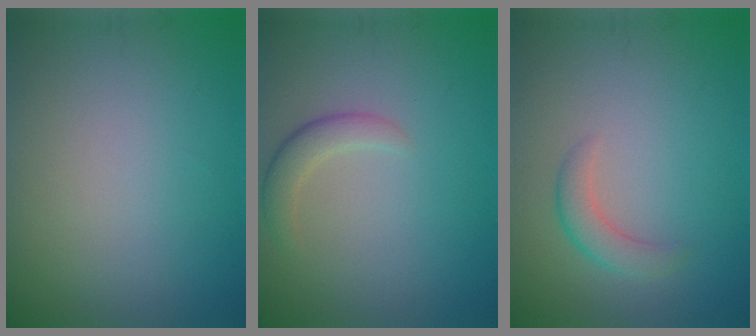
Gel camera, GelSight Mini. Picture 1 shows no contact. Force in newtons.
{"total": 2.1, "press": 2.1, "slide": 0.1}
{"total": 2.1, "press": 2.1, "slide": 0.1}